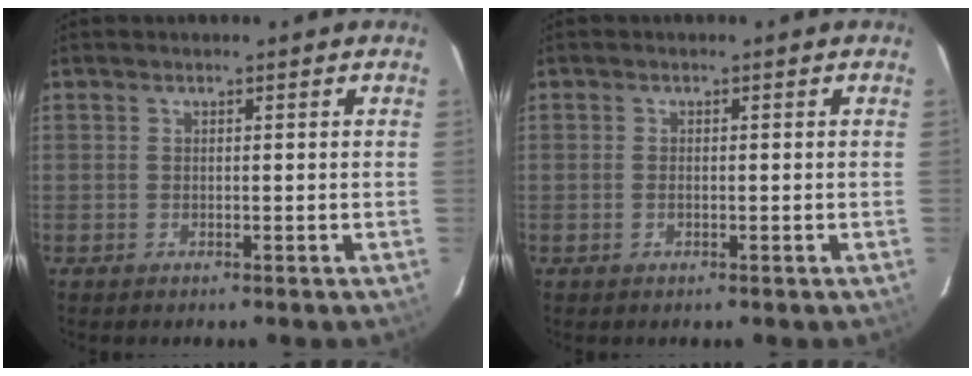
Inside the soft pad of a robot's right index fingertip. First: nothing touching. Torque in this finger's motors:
{"motor_torque": [-0.02, 0.09, -0.05, 0.00]}